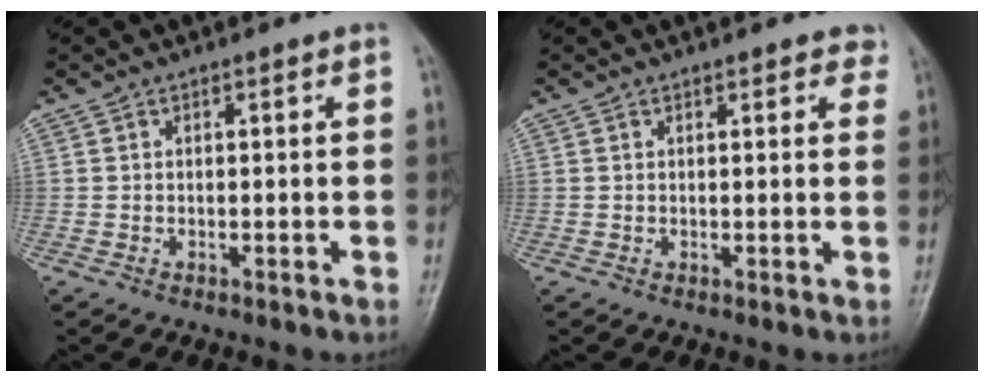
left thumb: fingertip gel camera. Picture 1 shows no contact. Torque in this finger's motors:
{"motor_torque": [-0.17, 0.07, 0.00, 0.18, 0.03]}